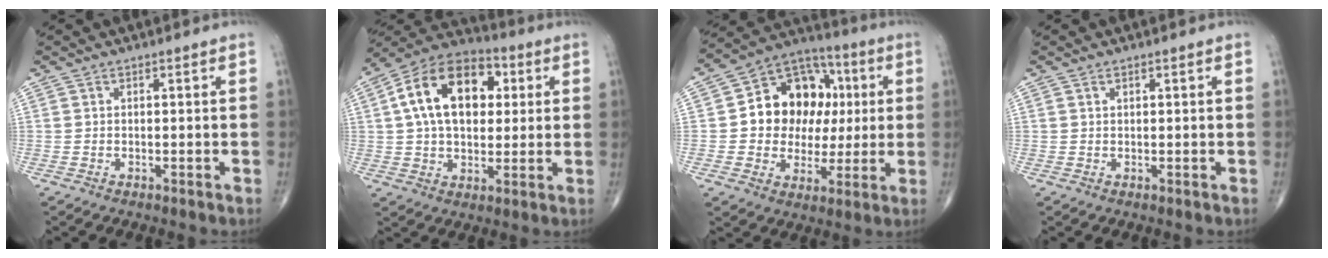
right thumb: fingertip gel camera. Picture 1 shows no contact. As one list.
[{"total": 18.3, "force": [4.2, 11.6, 13.5], "torque": [-0.198, 0.014, 0.062]}, {"total": 17.1, "force": [2.3, 13.3, 10.4], "torque": [-0.109, 0.022, 0.036]}, {"total": 0.5, "force": [0.3, 0.3, 0.3], "torque": [-0.003, -0.002, 0.005]}]